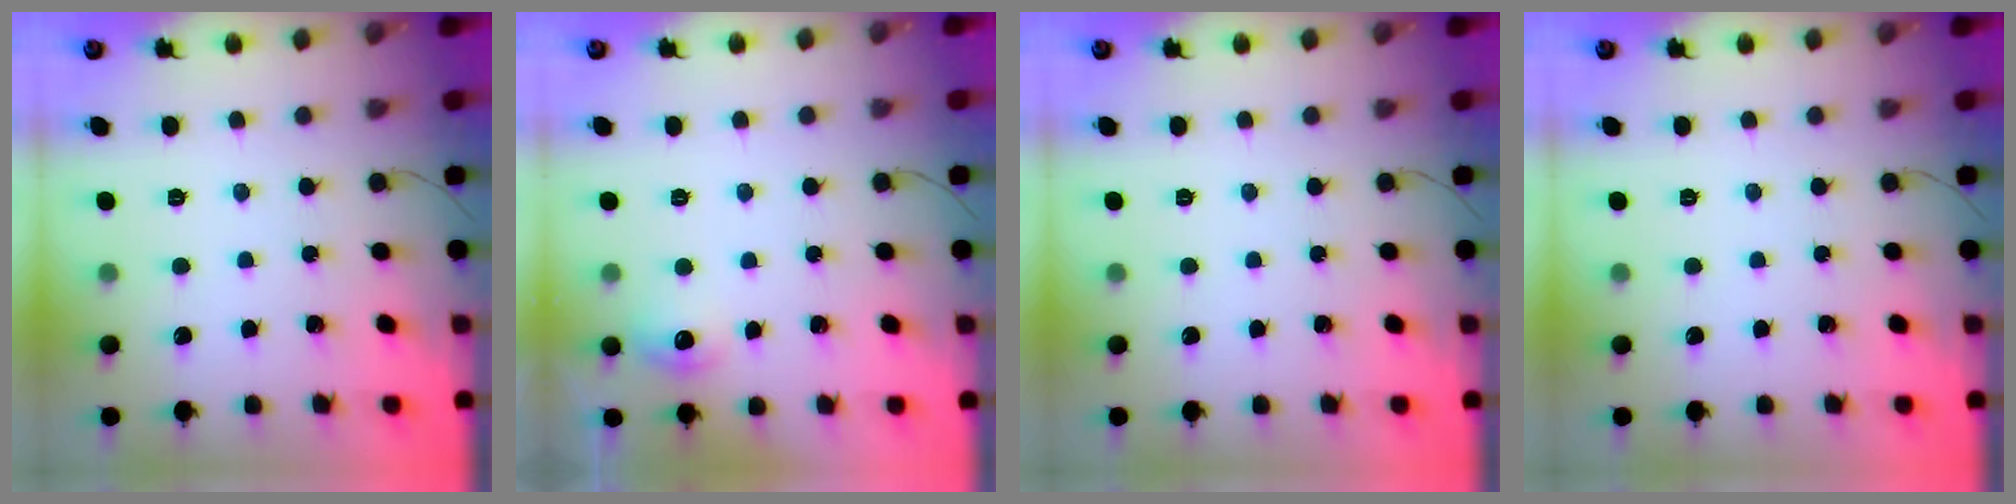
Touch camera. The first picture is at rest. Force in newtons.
{"total": 6.9, "press": 6.8, "slide": 1.3}
{"total": 0.0}
{"total": 0.0}